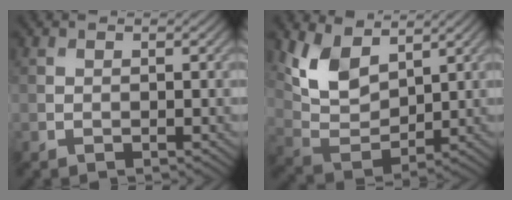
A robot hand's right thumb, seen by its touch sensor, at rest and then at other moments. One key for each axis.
{"total": 8.6, "fx": 4.6, "fy": 4.6, "fz": 5.5, "tx": -0.129, "ty": -0.009, "tz": 0.095}